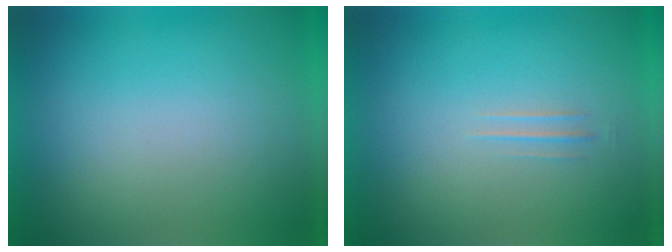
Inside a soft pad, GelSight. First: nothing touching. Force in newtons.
{"total": 1.3}